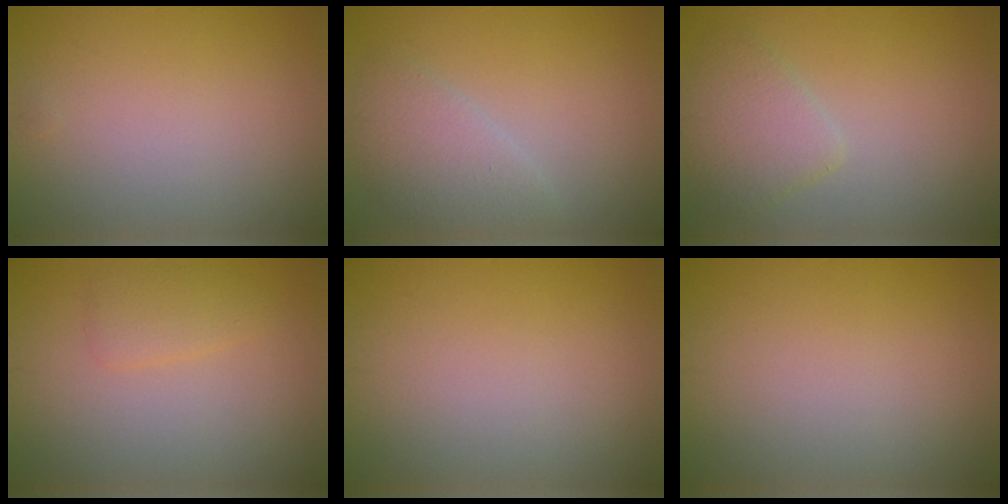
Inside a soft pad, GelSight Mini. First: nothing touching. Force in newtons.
{"total": 2.9, "press": 2.9, "slide": 0.2}
{"total": 3.0, "press": 3.0, "slide": 0.2}
{"total": 1.8, "press": 1.8, "slide": 0.0}
{"total": 0.0}
{"total": 0.0}